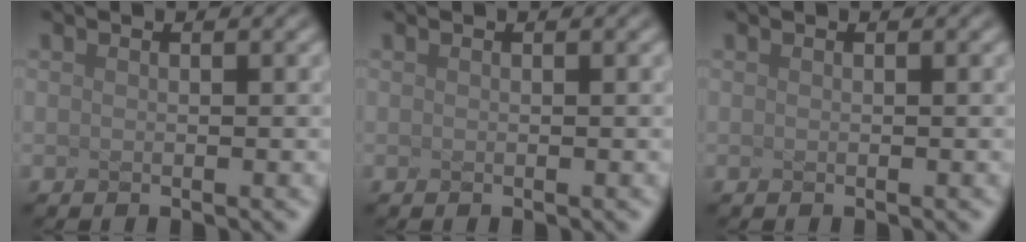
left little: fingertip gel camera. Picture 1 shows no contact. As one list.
[{"total": 0.0}, {"total": 0.0}]